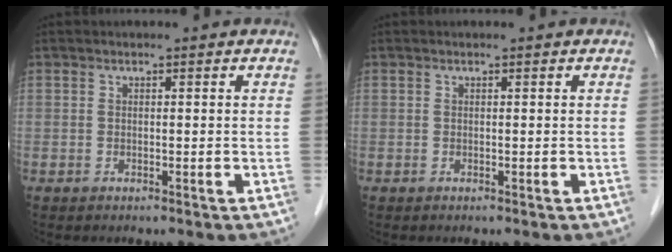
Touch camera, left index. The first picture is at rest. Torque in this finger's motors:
{"motor_torque": [-0.04, 0.04, -0.02, 0.00]}